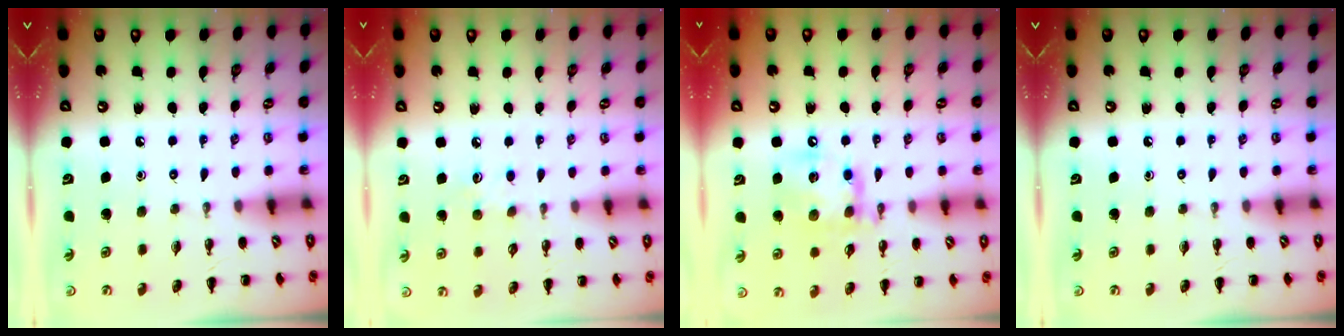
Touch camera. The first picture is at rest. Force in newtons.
{"total": 4.9, "press": 4.8, "slide": 1.3}
{"total": 14.7, "press": 14.5, "slide": 2.0}
{"total": 0.0}